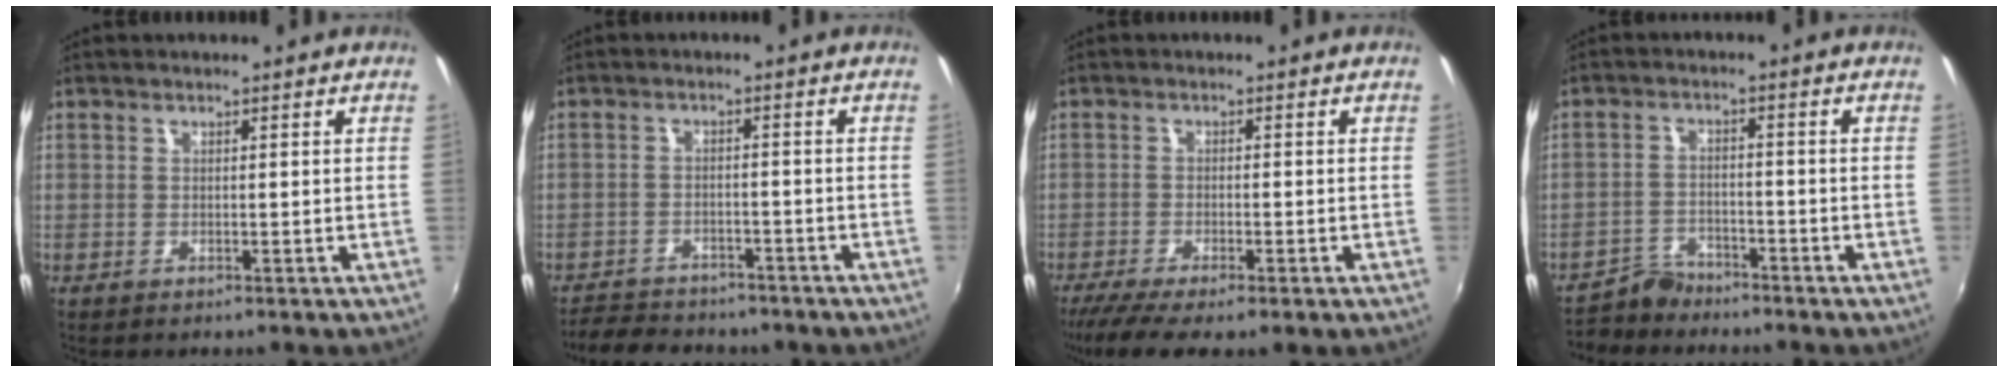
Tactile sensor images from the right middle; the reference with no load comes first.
{"total": 10.1, "force": [-8.6, 3.8, 3.5], "torque": [-0.095, -0.009, -0.126]}
{"total": 8.0, "force": [-5.8, 1.2, 5.4], "torque": [-0.122, -0.036, -0.098]}
{"total": 4.8, "force": [-4.5, 1.6, 0.0], "torque": [-0.009, 0.008, -0.085]}